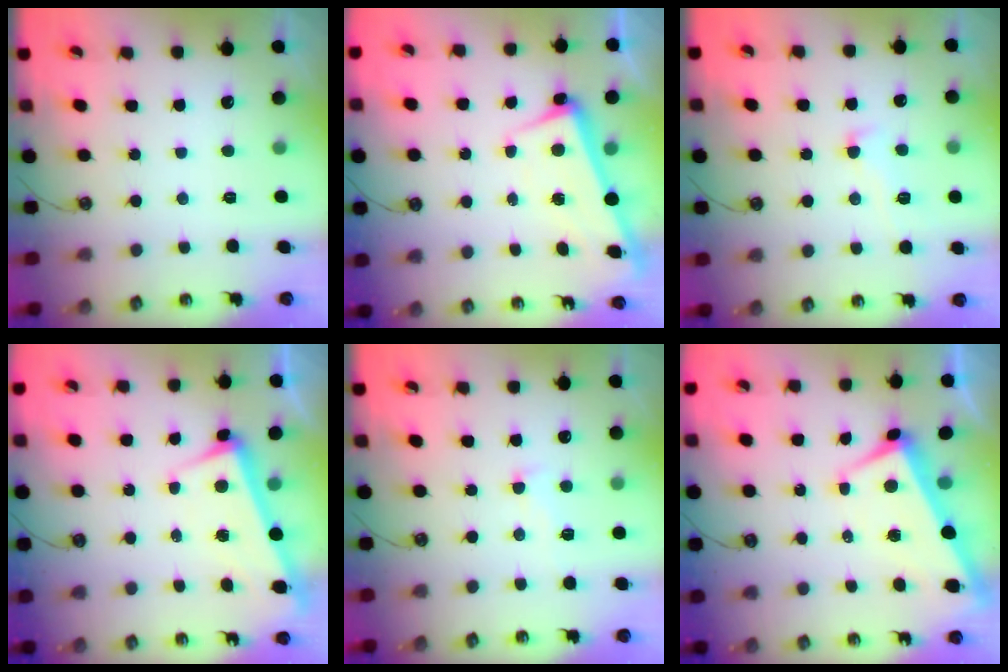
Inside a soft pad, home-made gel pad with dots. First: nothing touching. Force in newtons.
{"total": 2.1, "press": 2.0, "slide": 0.9}
{"total": 1.8, "press": 1.3, "slide": 1.2}
{"total": 3.2, "press": 3.0, "slide": 1.0}
{"total": 1.5, "press": 0.9, "slide": 1.2}
{"total": 1.7, "press": 1.4, "slide": 1.0}